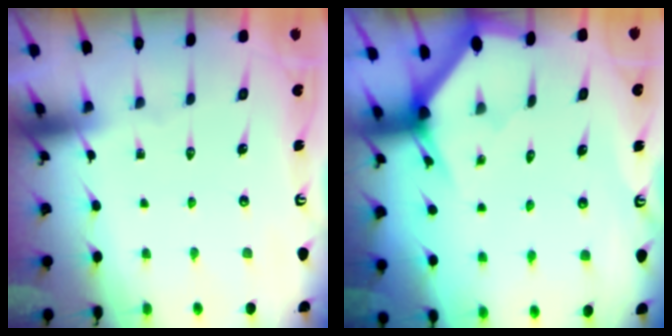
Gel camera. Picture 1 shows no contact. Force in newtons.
{"total": 2.2, "press": 2.2, "slide": 0.1}